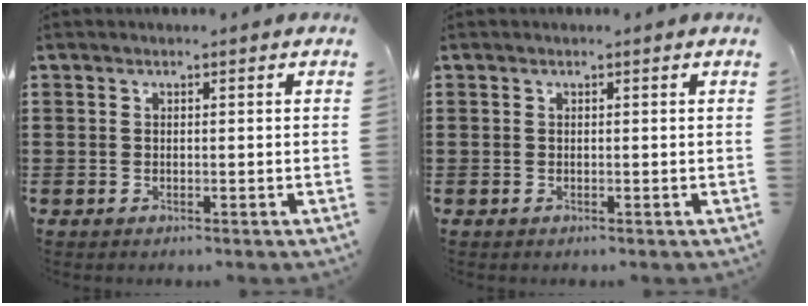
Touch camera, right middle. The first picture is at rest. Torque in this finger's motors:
{"motor_torque": [0.05, -0.11, 0.00, 0.00]}